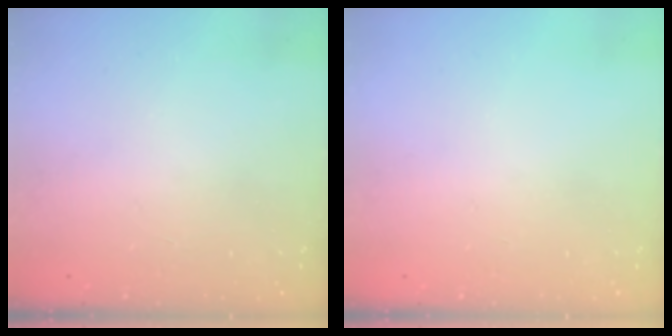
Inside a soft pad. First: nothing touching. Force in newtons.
{"total": 0.0}